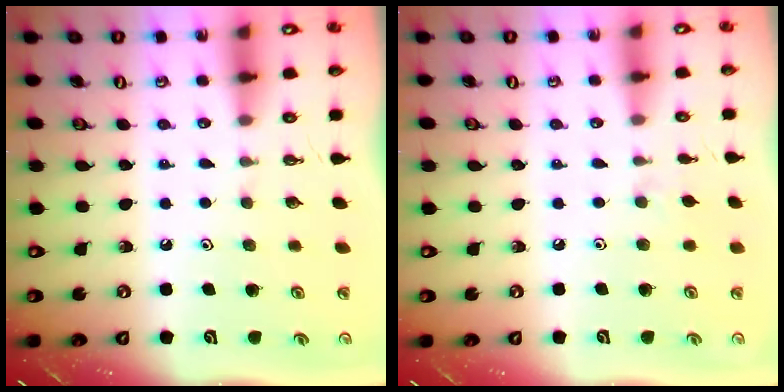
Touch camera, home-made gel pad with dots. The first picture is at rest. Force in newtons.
{"total": 2.2, "press": 2.1, "slide": 0.4}